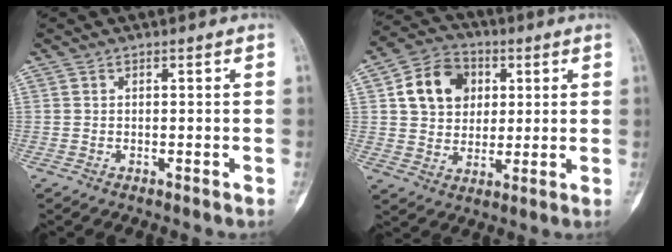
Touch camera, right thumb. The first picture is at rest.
{"total": 11.9, "force": [3.1, 9.6, 6.4], "torque": [-0.077, 0.000, 0.051]}